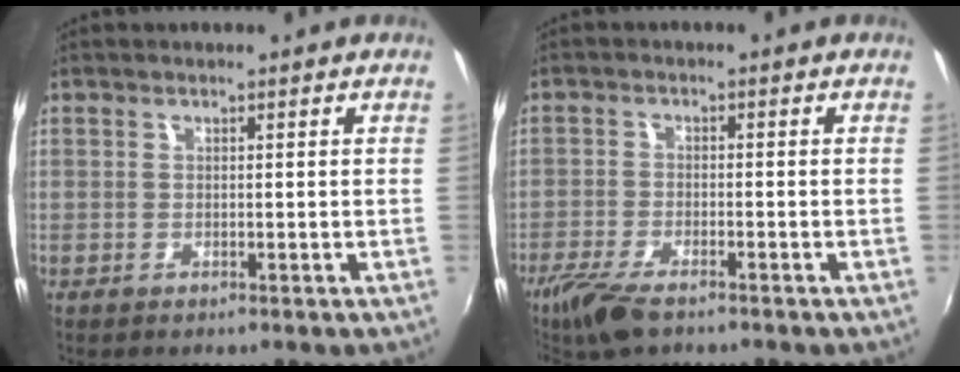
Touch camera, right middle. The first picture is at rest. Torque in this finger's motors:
{"motor_torque": [0.69, -0.65, 0.20, 0.07]}